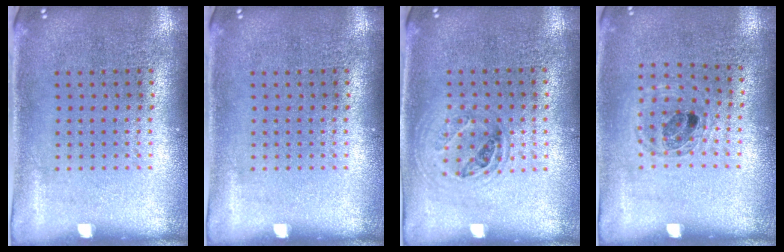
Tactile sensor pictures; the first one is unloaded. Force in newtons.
{"total": 0.0}
{"total": 1.0, "press": 0.9, "slide": 0.3}
{"total": 0.9, "press": 0.9, "slide": 0.1}